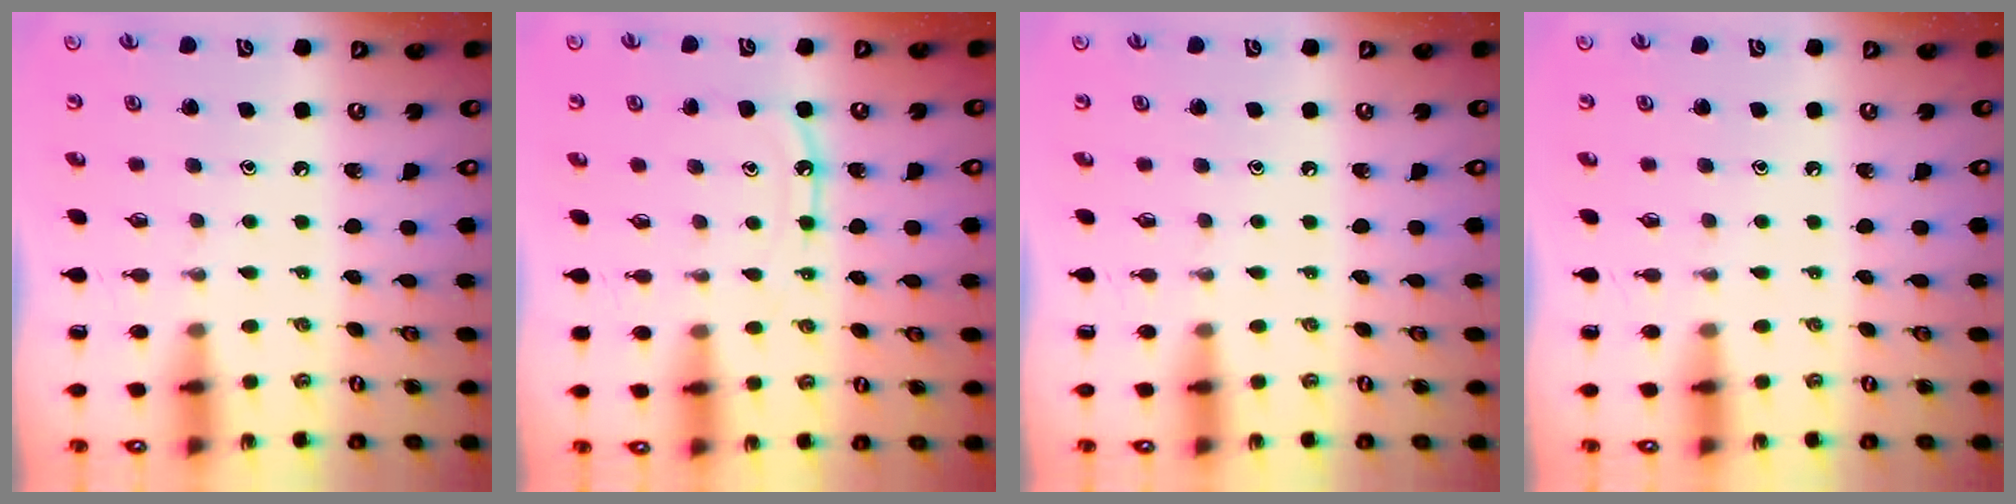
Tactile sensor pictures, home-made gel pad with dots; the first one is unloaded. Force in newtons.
{"total": 8.8, "press": 8.8, "slide": 0.5}
{"total": 0.0}
{"total": 0.0}